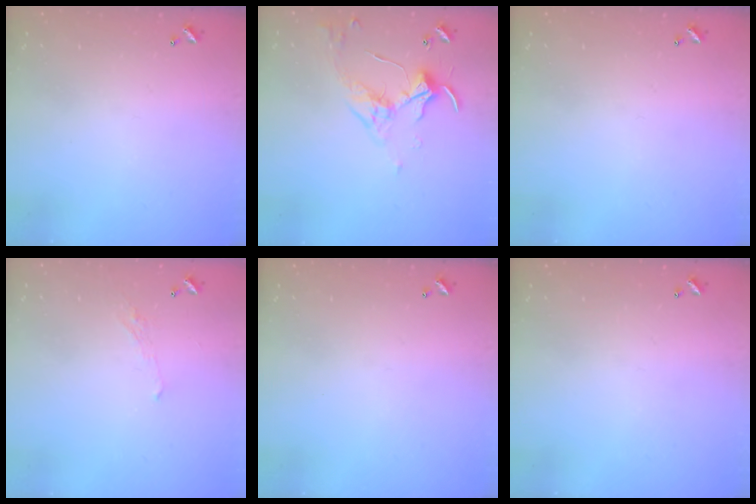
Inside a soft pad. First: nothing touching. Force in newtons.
{"total": 3.4, "press": 3.3, "slide": 0.6}
{"total": 0.0}
{"total": 1.8, "press": 1.7, "slide": 0.7}
{"total": 0.0}
{"total": 0.0}